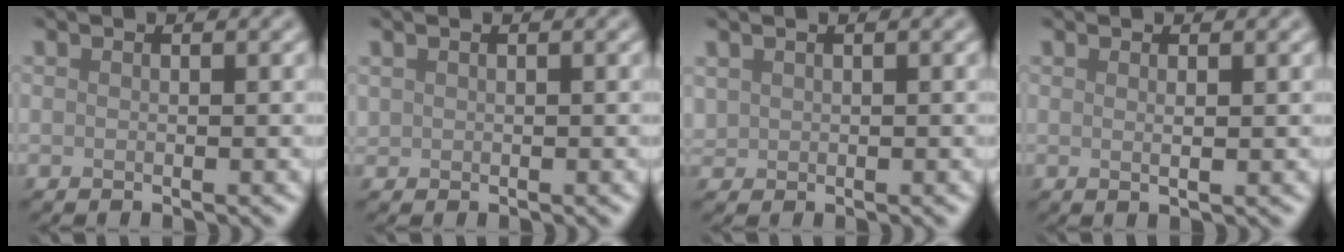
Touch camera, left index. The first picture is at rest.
{"total": 0.5, "force": [0.4, 0.4, 0.0], "torque": [0.003, -0.001, 0.010]}
{"total": 0.9, "force": [0.6, 0.7, 0.0], "torque": [-0.002, 0.000, 0.015]}
{"total": 1.1, "force": [0.4, 0.3, 0.9], "torque": [-0.011, 0.001, 0.003]}